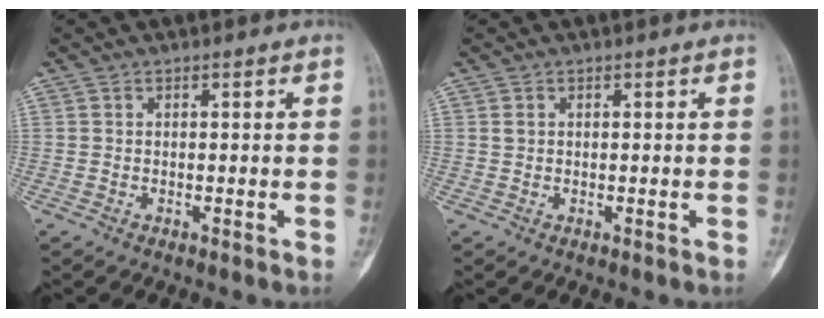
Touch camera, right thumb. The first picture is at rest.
{"total": 0.8, "force": [0.3, 0.6, 0.4], "torque": [-0.005, 0.003, 0.006]}